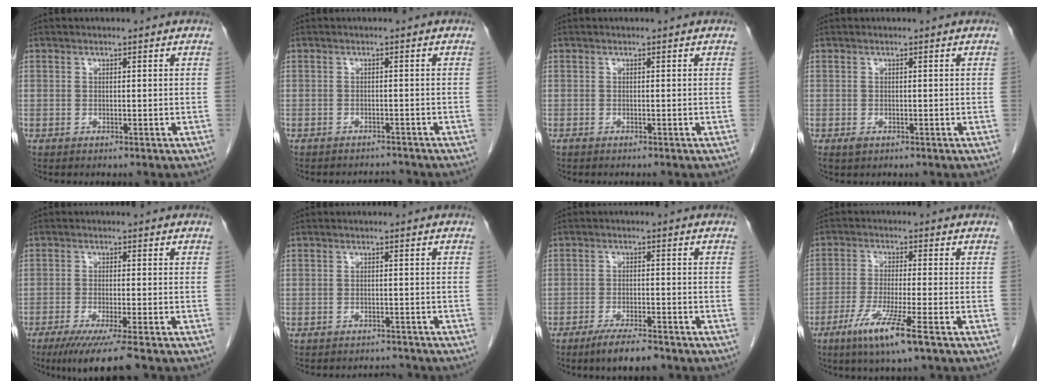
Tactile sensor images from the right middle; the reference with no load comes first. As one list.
[{"total": 3.4, "force": [-3.4, 0.6, -0.1], "torque": [0.003, -0.002, -0.048]}, {"total": 0.6, "force": [-0.6, 0.1, 0.2], "torque": [-0.007, -0.001, -0.011]}, {"total": 1.0, "force": [-0.5, 0.6, 0.5], "torque": [-0.010, 0.000, -0.002]}, {"total": 7.1, "force": [-5.1, -0.7, 4.8], "torque": [-0.076, -0.021, -0.087]}, {"total": 3.6, "force": [-3.5, 0.6, -0.1], "torque": [0.003, -0.002, -0.049]}, {"total": 5.6, "force": [-4.3, 0.7, 3.6], "torque": [-0.068, -0.012, -0.072]}, {"total": 8.5, "force": [-4.6, -0.7, 7.0], "torque": [-0.140, -0.028, -0.088]}]